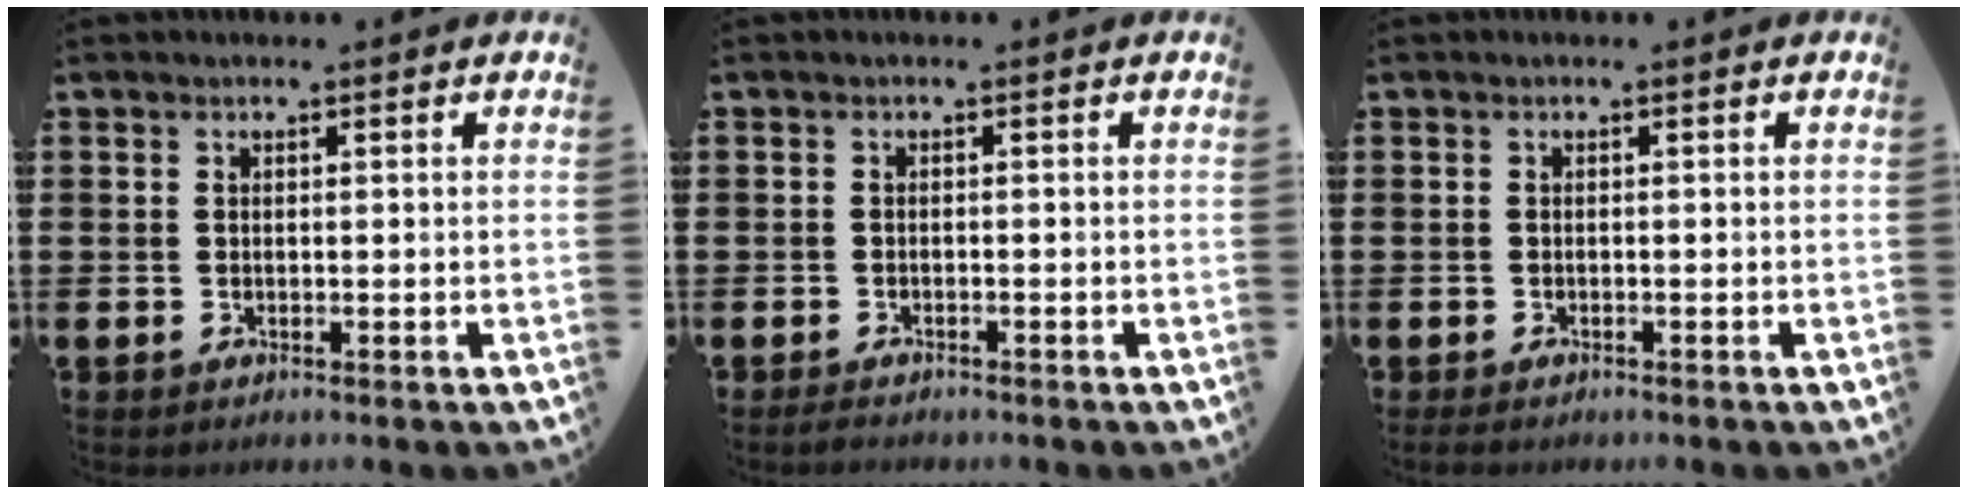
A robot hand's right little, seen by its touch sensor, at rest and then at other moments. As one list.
[{"total": 0.9, "force": [-0.8, 0.2, 0.3], "torque": [-0.009, 0.001, -0.017]}, {"total": 0.8, "force": [-0.7, 0.3, 0.3], "torque": [-0.008, 0.001, -0.017]}]